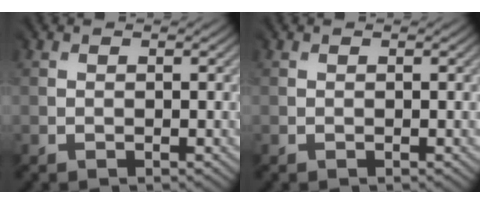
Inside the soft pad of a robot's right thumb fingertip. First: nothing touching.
{"total": 0.0}